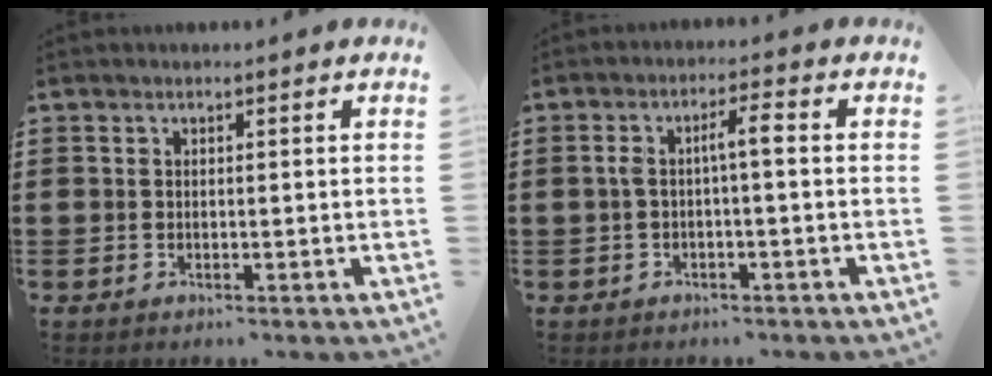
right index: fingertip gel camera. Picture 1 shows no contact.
{"total": 3.4, "force": [-0.1, 0.5, 3.4], "torque": [-0.065, 0.008, -0.006]}